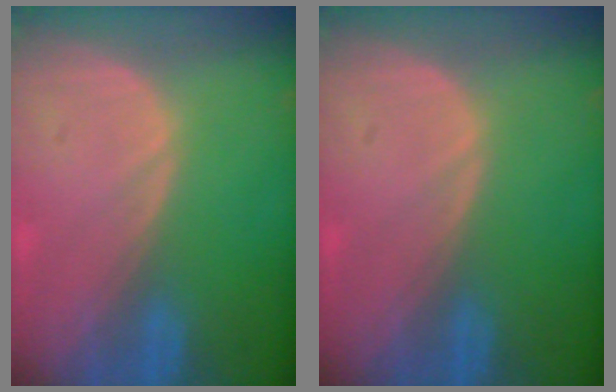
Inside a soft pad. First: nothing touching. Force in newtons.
{"total": 0.0}